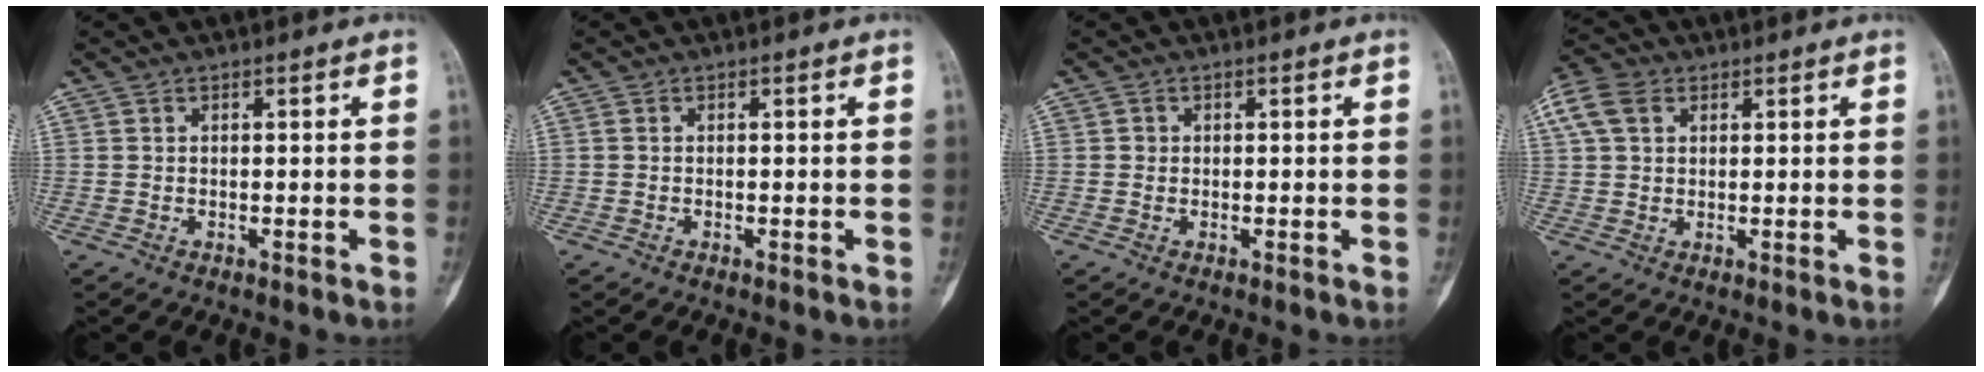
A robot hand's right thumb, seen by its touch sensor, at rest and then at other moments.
{"total": 0.0}
{"total": 0.7, "force": [0.0, 0.7, 0.1], "torque": [0.004, 0.003, 0.001]}
{"total": 7.6, "force": [3.1, 5.3, 4.5], "torque": [-0.093, 0.017, 0.059]}